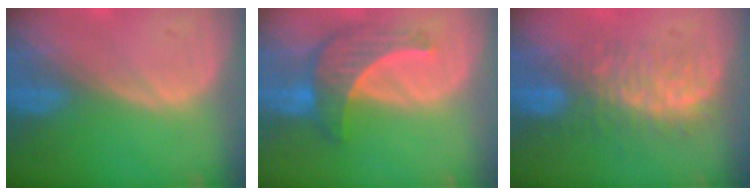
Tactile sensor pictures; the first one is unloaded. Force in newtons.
{"total": 7.1, "press": 6.8, "slide": 2.2}
{"total": 7.8, "press": 7.6, "slide": 1.4}